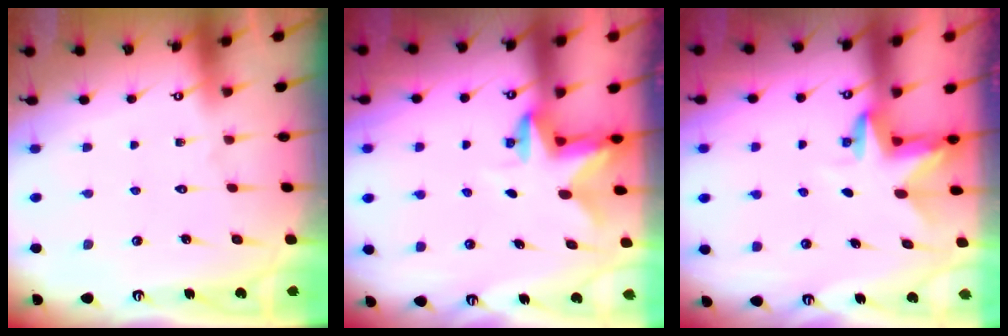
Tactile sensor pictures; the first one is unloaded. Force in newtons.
{"total": 2.7, "press": 2.6, "slide": 0.5}
{"total": 3.2, "press": 3.2, "slide": 0.2}